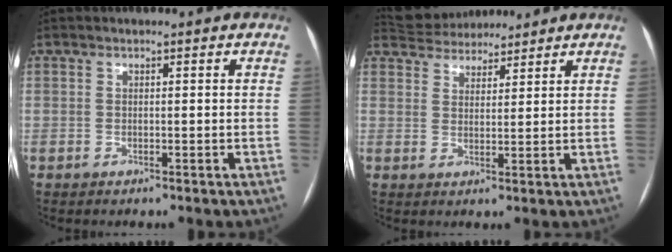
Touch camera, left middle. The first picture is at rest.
{"total": 8.6, "force": [8.0, 2.6, 1.9], "torque": [-0.036, 0.029, 0.131]}